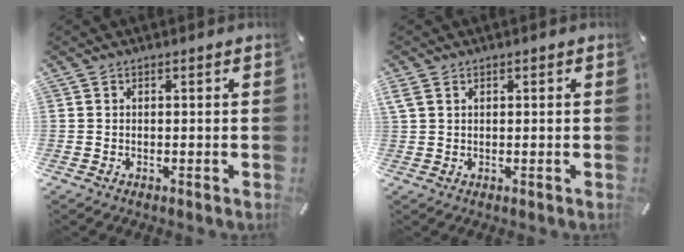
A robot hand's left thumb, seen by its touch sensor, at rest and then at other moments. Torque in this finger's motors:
{"motor_torque": [2.29, 2.17, 1.88, -0.89, 0.32]}